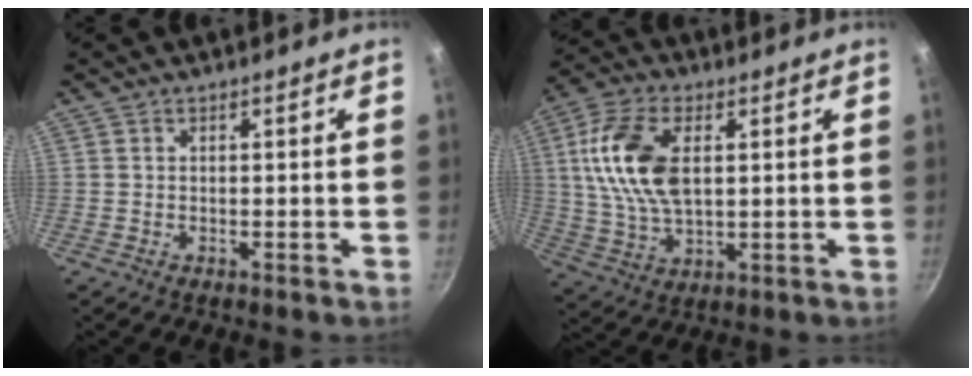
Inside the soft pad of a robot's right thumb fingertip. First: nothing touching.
{"total": 14.8, "force": [2.9, 8.2, 12.0], "torque": [-0.226, 0.000, 0.053]}